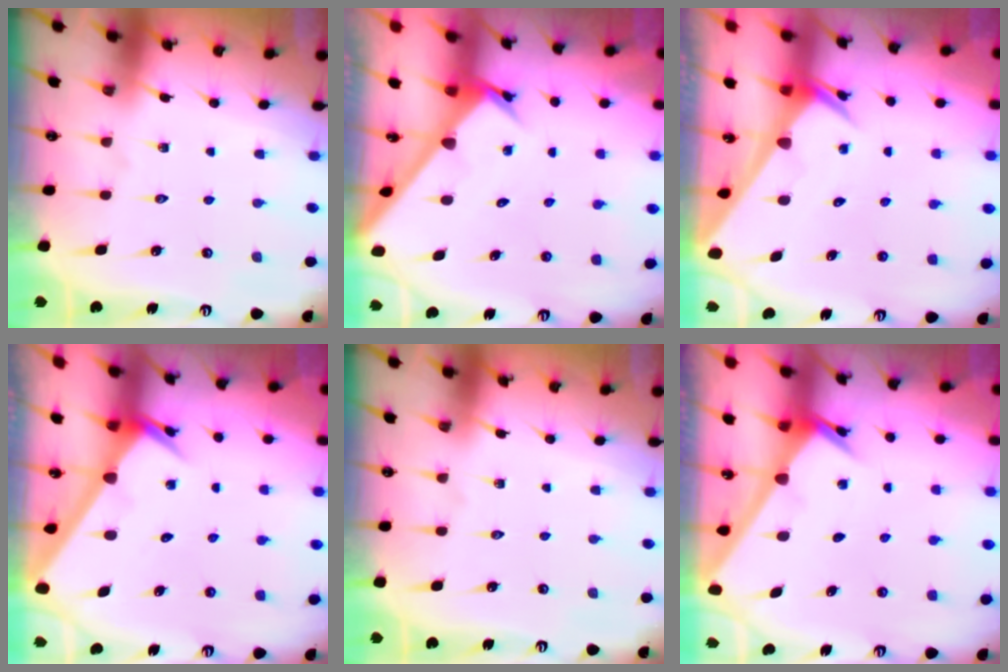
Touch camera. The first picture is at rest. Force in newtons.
{"total": 2.3, "press": 2.3, "slide": 0.1}
{"total": 2.1, "press": 2.1, "slide": 0.1}
{"total": 2.5, "press": 2.5, "slide": 0.1}
{"total": 0.0}
{"total": 2.5, "press": 2.5, "slide": 0.2}